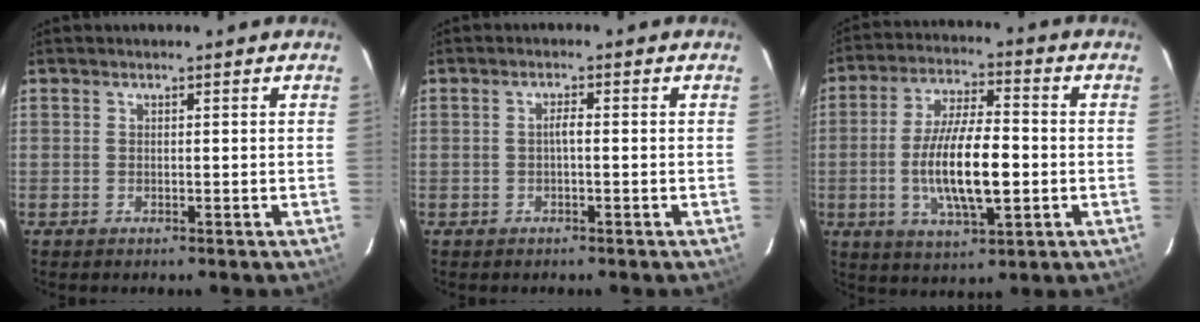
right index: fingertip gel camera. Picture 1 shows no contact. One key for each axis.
{"total": 1.4, "fx": -0.3, "fy": 0.2, "fz": 1.3, "tx": -0.024, "ty": 0.007, "tz": -0.006}
{"total": 13.5, "fx": -2.2, "fy": 4.2, "fz": 12.7, "tx": -0.243, "ty": -0.008, "tz": -0.036}